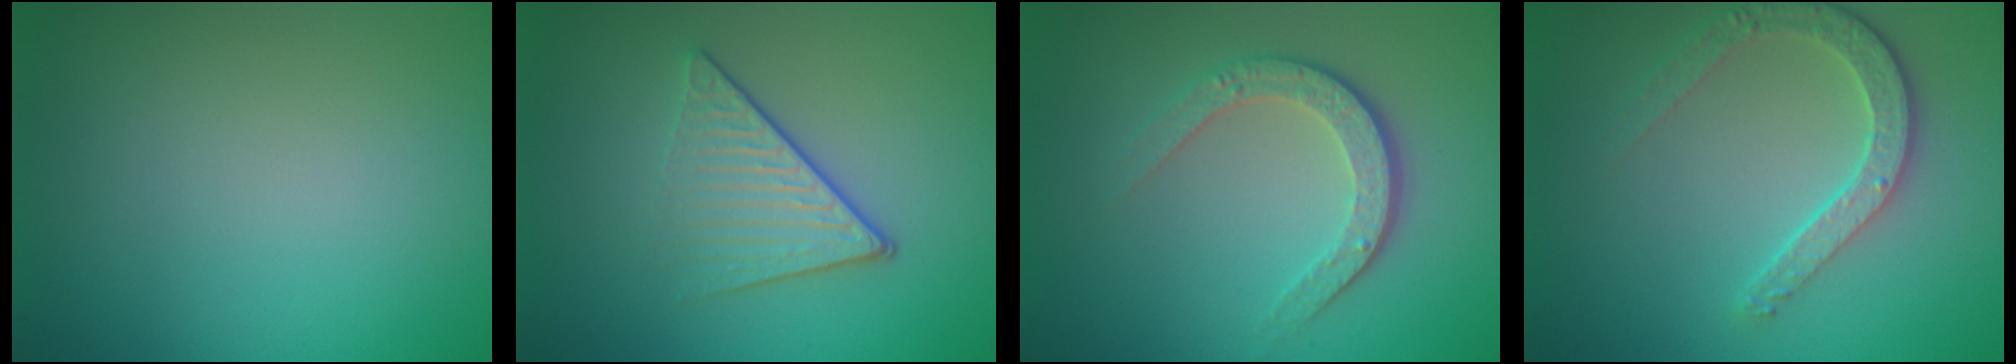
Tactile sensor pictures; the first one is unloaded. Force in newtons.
{"total": 4.2, "press": 2.9, "slide": 3.0}
{"total": 3.4, "press": 2.6, "slide": 2.3}
{"total": 3.6, "press": 2.9, "slide": 2.1}